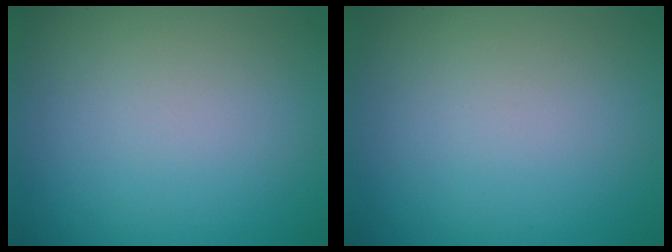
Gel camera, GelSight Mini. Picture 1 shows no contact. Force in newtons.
{"total": 0.0}